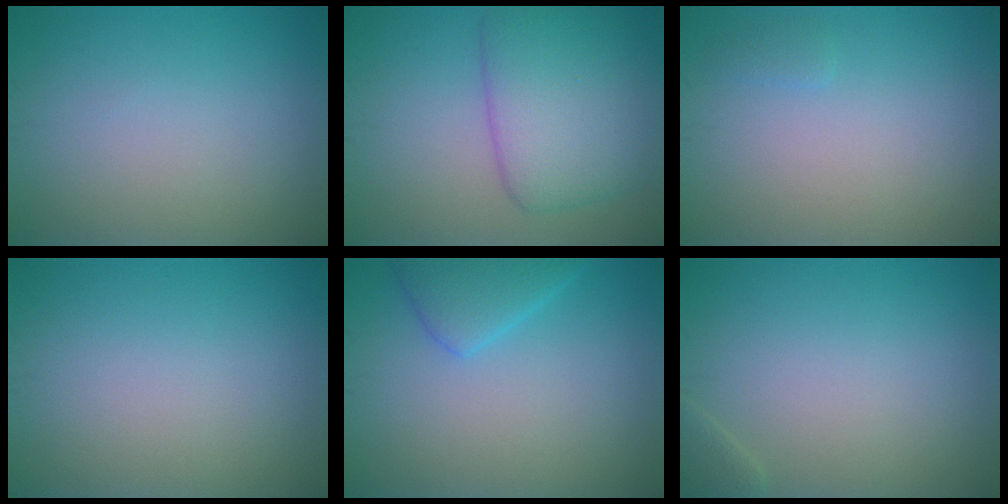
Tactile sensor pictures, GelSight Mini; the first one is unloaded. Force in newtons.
{"total": 7.0, "press": 7.0, "slide": 0.2}
{"total": 0.6, "press": 0.6, "slide": 0.1}
{"total": 0.0}
{"total": 3.1, "press": 3.1, "slide": 0.1}
{"total": 1.1, "press": 1.1, "slide": 0.1}